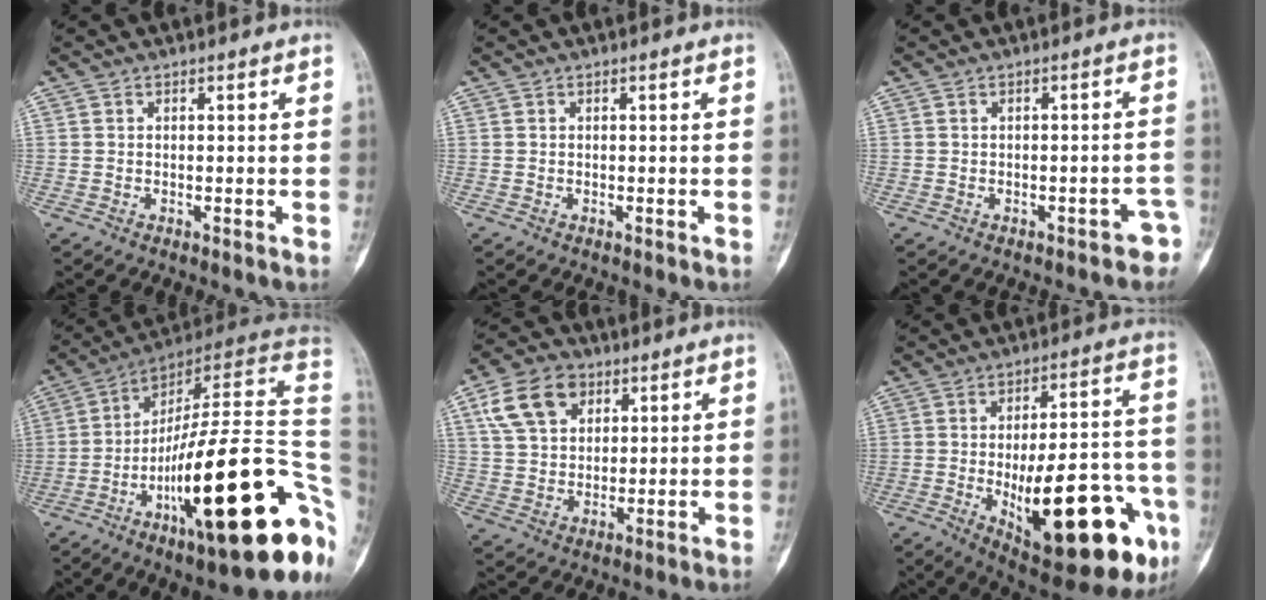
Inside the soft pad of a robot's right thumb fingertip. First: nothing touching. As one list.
[{"total": 0.0}, {"total": 2.9, "force": [-2.1, 1.4, 1.4], "torque": [0.002, 0.028, -0.022]}, {"total": 32.1, "force": [-8.1, 7.8, 30.1], "torque": [-0.361, 0.056, -0.123]}, {"total": 11.4, "force": [5.2, 7.8, 6.4], "torque": [-0.095, -0.006, 0.096]}, {"total": 26.4, "force": [-8.4, 9.9, 23.0], "torque": [-0.275, 0.016, -0.095]}]